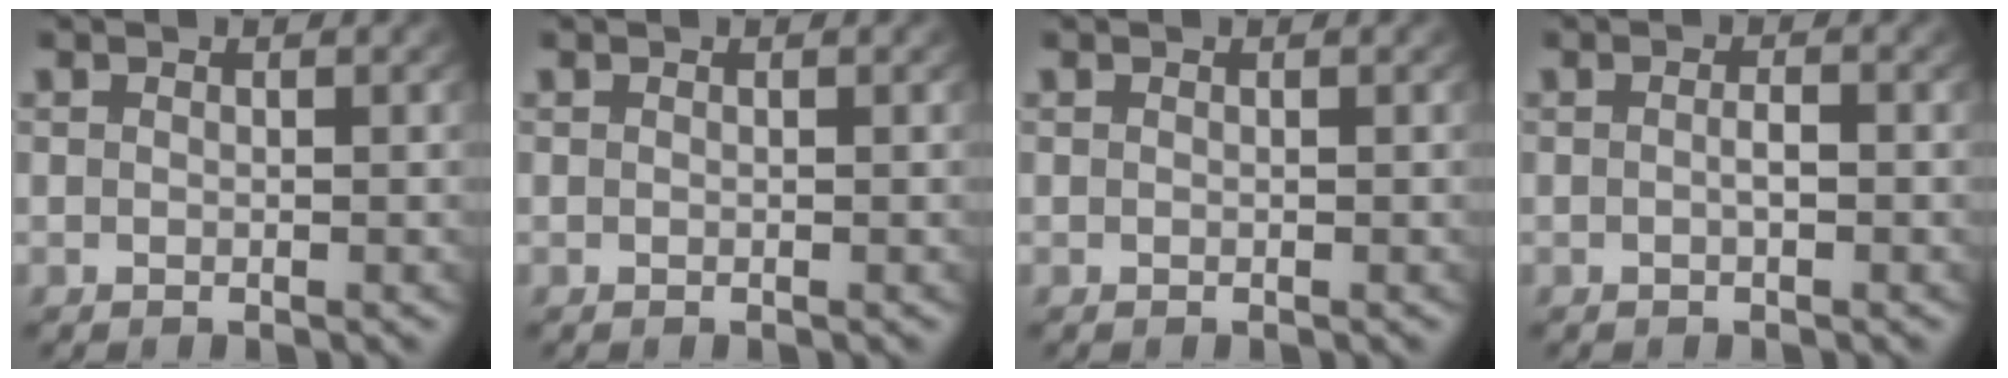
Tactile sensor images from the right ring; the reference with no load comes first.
{"total": 0.0}
{"total": 0.0}
{"total": 1.0, "force": [-0.4, 0.3, 0.9], "torque": [-0.019, -0.005, -0.005]}